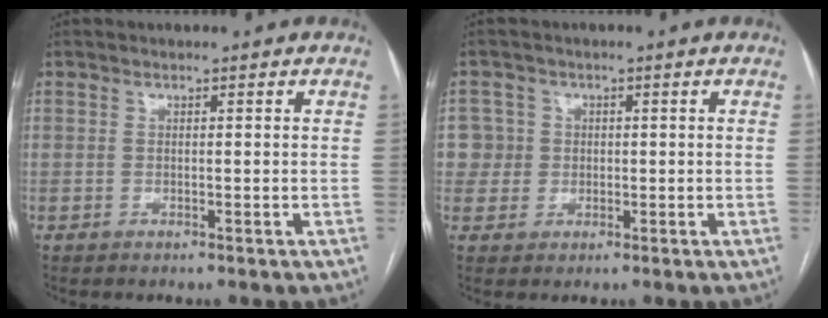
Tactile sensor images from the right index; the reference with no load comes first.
{"total": 4.2, "force": [0.5, 4.2, -0.3], "torque": [0.022, 0.014, 0.010]}